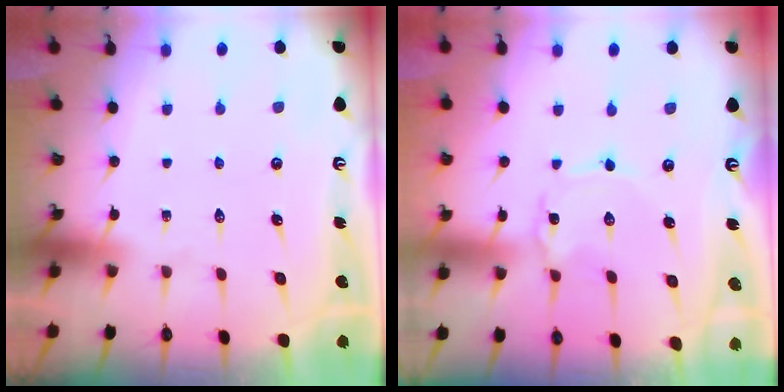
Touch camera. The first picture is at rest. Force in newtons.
{"total": 0.9, "press": 0.9, "slide": 0.1}